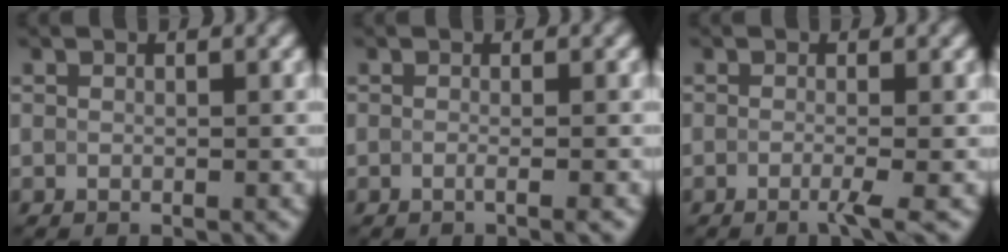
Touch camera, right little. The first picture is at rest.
{"total": 1.1, "force": [-0.6, 0.3, 0.8], "torque": [-0.006, -0.009, -0.022]}
{"total": 1.7, "force": [-1.3, 0.0, 1.2], "torque": [-0.018, -0.007, -0.024]}